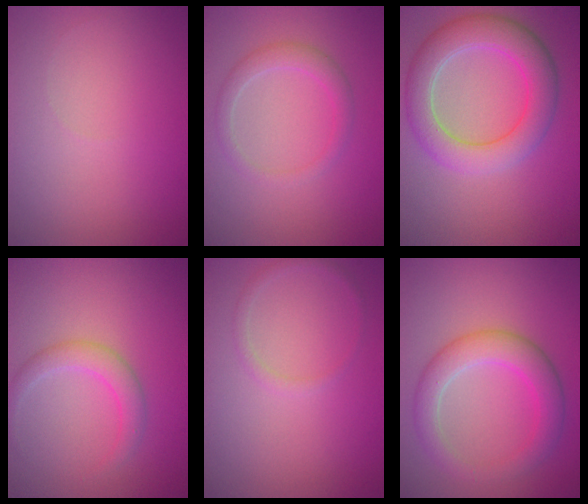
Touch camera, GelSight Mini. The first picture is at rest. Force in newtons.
{"total": 2.0, "press": 2.0, "slide": 0.1}
{"total": 5.9, "press": 5.9, "slide": 0.3}
{"total": 2.3, "press": 2.3, "slide": 0.0}
{"total": 1.0, "press": 1.0, "slide": 0.0}
{"total": 4.3, "press": 4.3, "slide": 0.2}